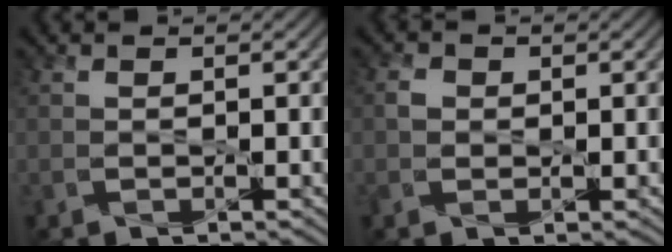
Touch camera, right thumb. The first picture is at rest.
{"total": 1.6, "force": [0.1, 1.5, 0.7], "torque": [-0.016, -0.002, 0.000]}